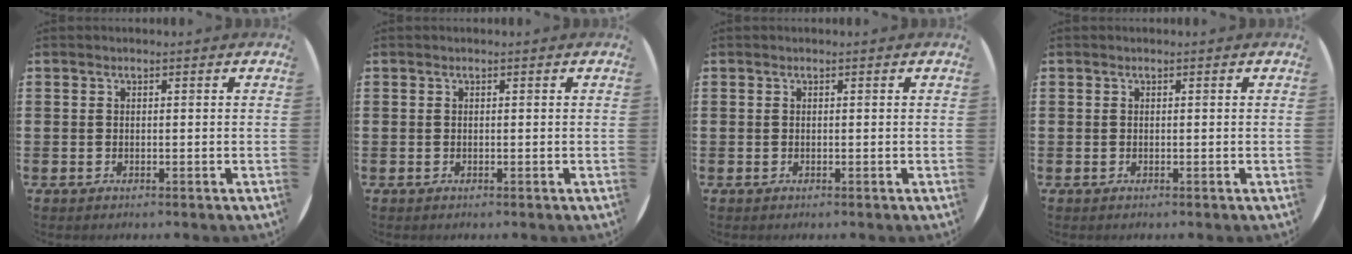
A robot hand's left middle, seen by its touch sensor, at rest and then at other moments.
{"total": 0.0}
{"total": 0.0}
{"total": 0.0}